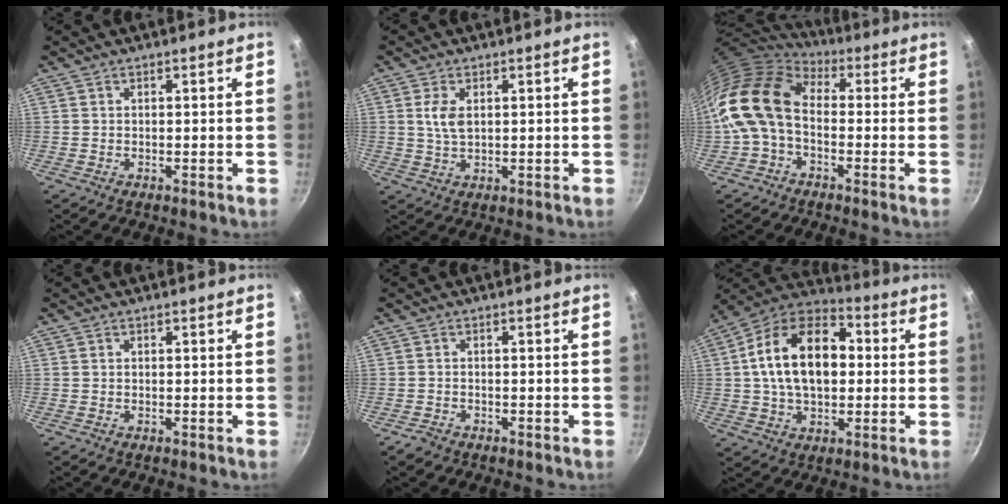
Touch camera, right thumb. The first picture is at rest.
{"total": 4.3, "force": [1.0, 2.4, 3.4], "torque": [-0.067, -0.003, 0.020]}
{"total": 15.0, "force": [-0.7, 9.9, 11.2], "torque": [-0.205, 0.027, -0.031]}
{"total": 0.0}
{"total": 1.9, "force": [-1.4, 1.1, 0.6], "torque": [-0.016, 0.018, -0.022]}
{"total": 19.2, "force": [1.6, 12.2, 14.7], "torque": [-0.219, 0.031, 0.011]}